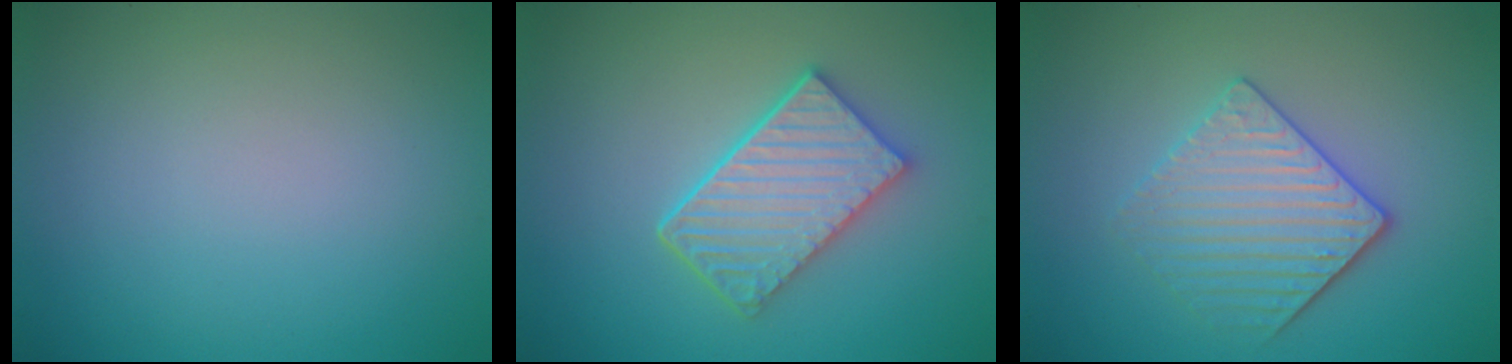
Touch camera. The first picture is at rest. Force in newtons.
{"total": 5.1, "press": 4.2, "slide": 2.8}
{"total": 3.6, "press": 3.3, "slide": 1.4}